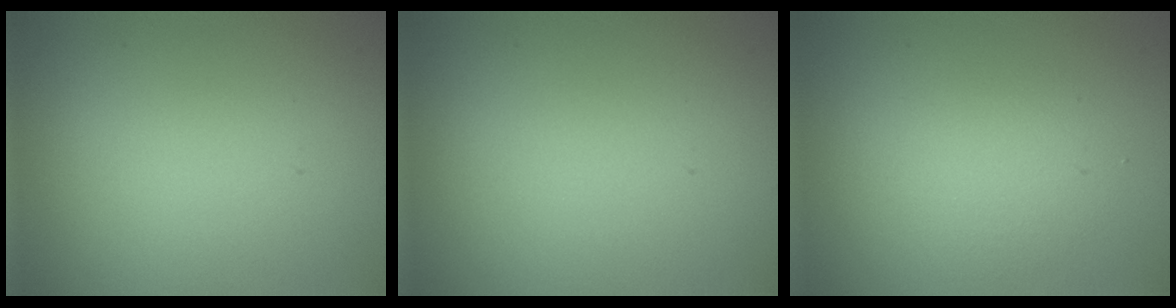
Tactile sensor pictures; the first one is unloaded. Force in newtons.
{"total": 0.0}
{"total": 2.2, "press": 2.2, "slide": 0.1}